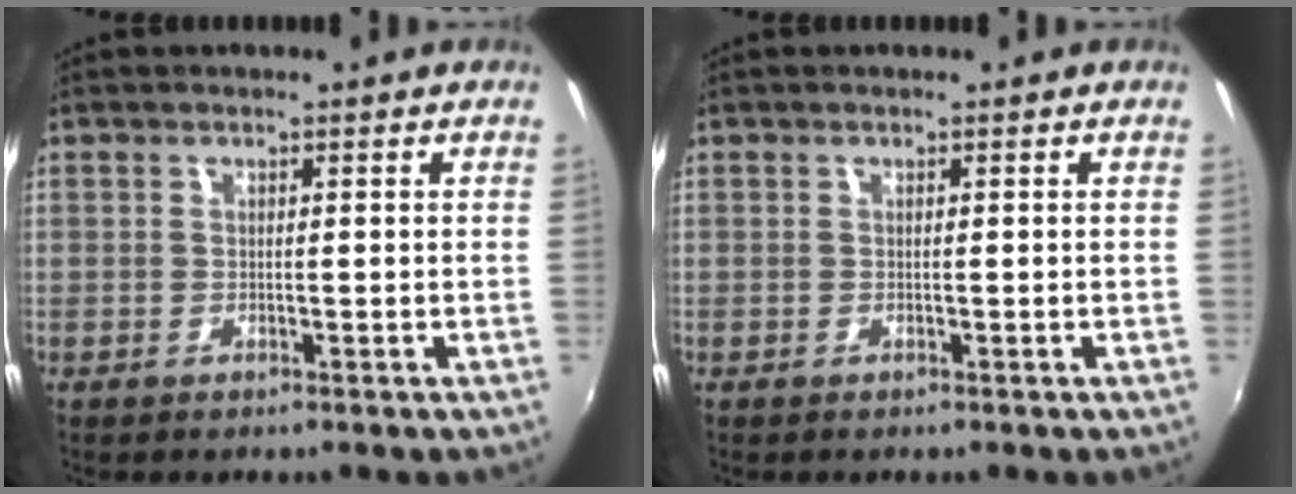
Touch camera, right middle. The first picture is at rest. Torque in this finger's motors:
{"motor_torque": [-0.01, 0.00, 0.00, 0.00]}